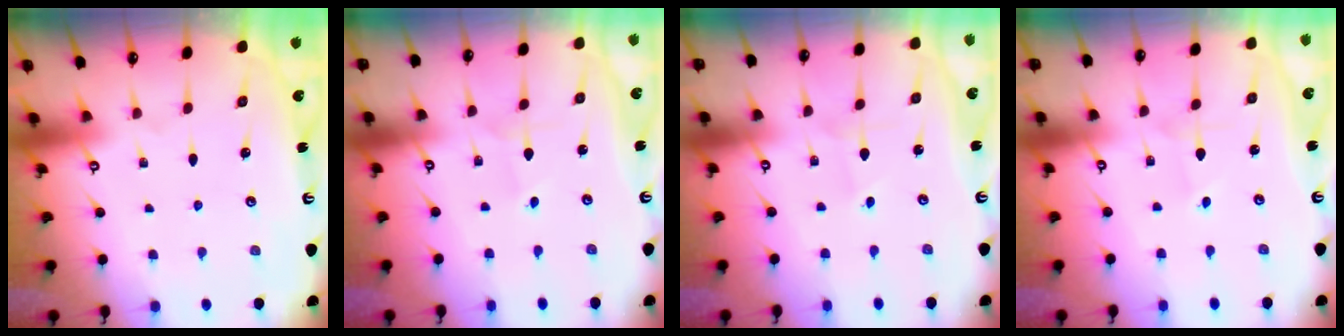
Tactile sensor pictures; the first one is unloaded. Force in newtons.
{"total": 0.6, "press": 0.6, "slide": 0.1}
{"total": 0.7, "press": 0.7, "slide": 0.0}
{"total": 0.8, "press": 0.8, "slide": 0.0}